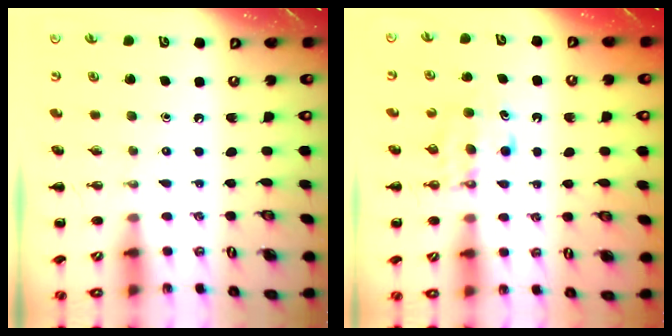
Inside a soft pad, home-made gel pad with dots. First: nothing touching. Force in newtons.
{"total": 5.2, "press": 5.1, "slide": 0.9}